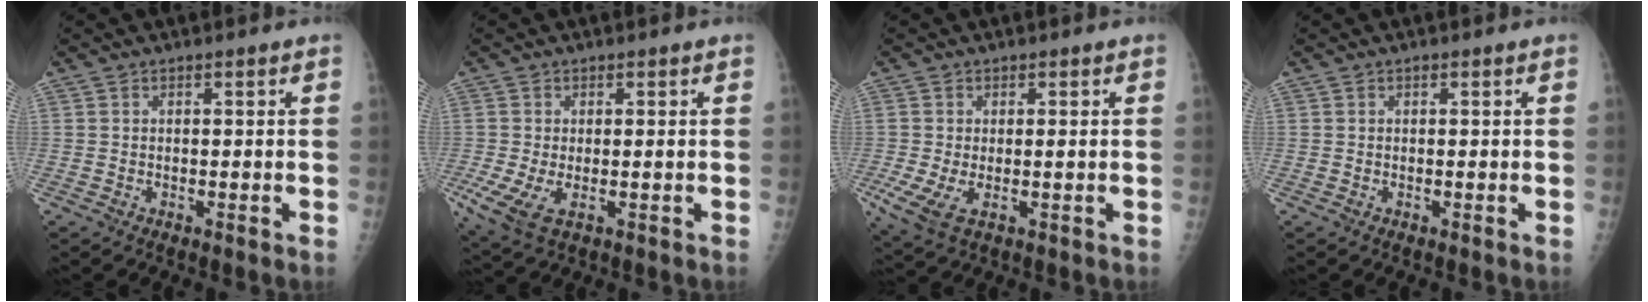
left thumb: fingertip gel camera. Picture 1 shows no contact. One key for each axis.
{"total": 6.3, "fx": -1.4, "fy": 2.8, "fz": 5.4, "tx": -0.127, "ty": -0.011, "tz": -0.017}
{"total": 5.6, "fx": -0.9, "fy": 2.3, "fz": 5.0, "tx": -0.120, "ty": -0.008, "tz": -0.010}
{"total": 0.0}